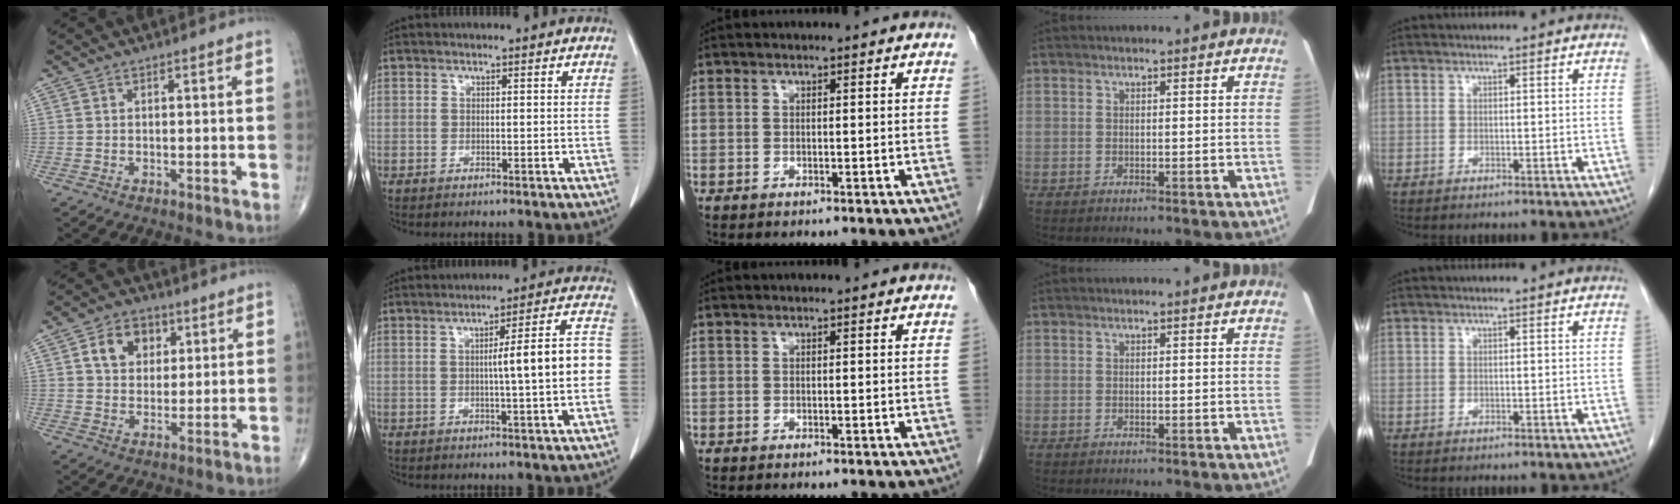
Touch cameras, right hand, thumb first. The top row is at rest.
{"thumb": {"total": 8.4, "force": [3.0, 6.3, 4.6], "torque": [-0.042, -0.005, 0.048]}, "index": {"total": 9.6, "force": [-0.6, 0.2, 9.5], "torque": [-0.124, 0.022, -0.013]}}